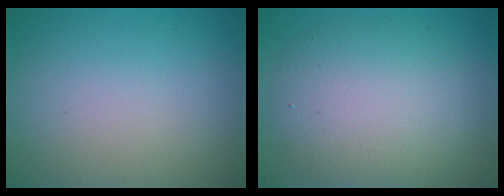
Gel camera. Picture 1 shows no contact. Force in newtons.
{"total": 7.2, "press": 7.2, "slide": 0.6}